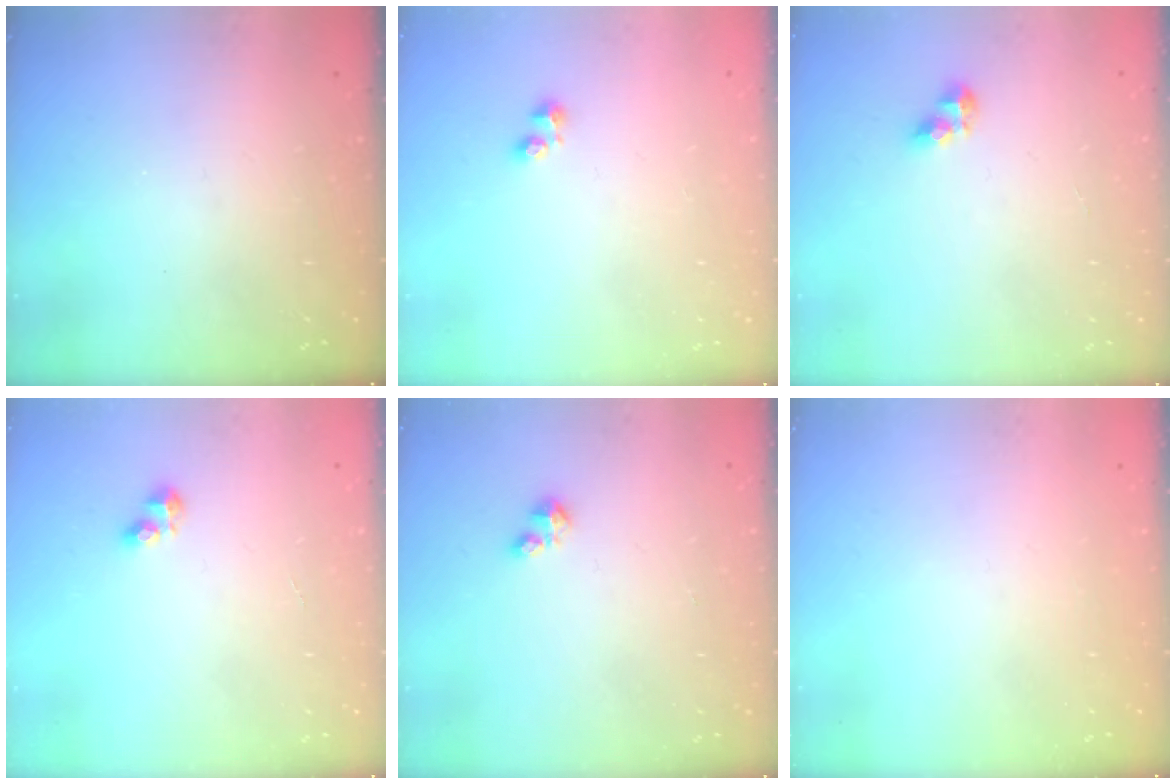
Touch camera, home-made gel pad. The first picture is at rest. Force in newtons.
{"total": 1.8, "press": 1.7, "slide": 0.4}
{"total": 5.7, "press": 5.7, "slide": 0.6}
{"total": 3.1, "press": 3.1, "slide": 0.4}
{"total": 1.6, "press": 1.5, "slide": 0.4}
{"total": 0.0}